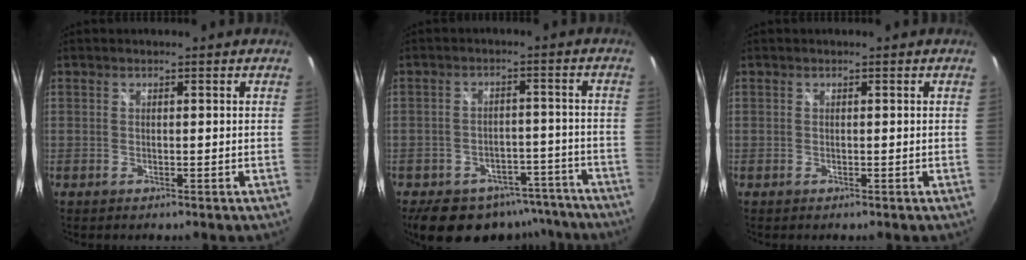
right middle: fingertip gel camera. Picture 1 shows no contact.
{"total": 14.9, "force": [-11.5, 7.8, 5.3], "torque": [-0.107, 0.018, -0.134]}
{"total": 0.0}